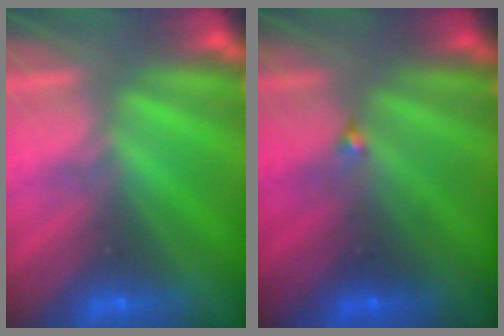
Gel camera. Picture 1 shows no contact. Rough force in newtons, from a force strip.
{"total": 1.9}